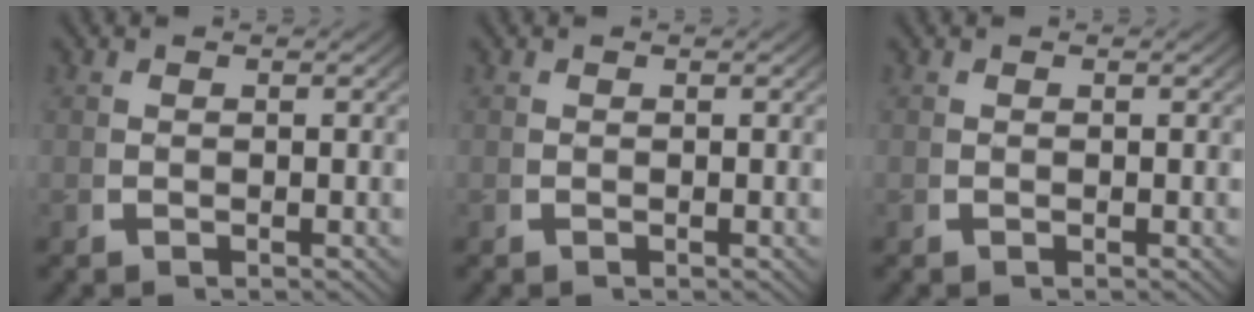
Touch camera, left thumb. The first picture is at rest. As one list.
[{"total": 0.0}, {"total": 0.0}]